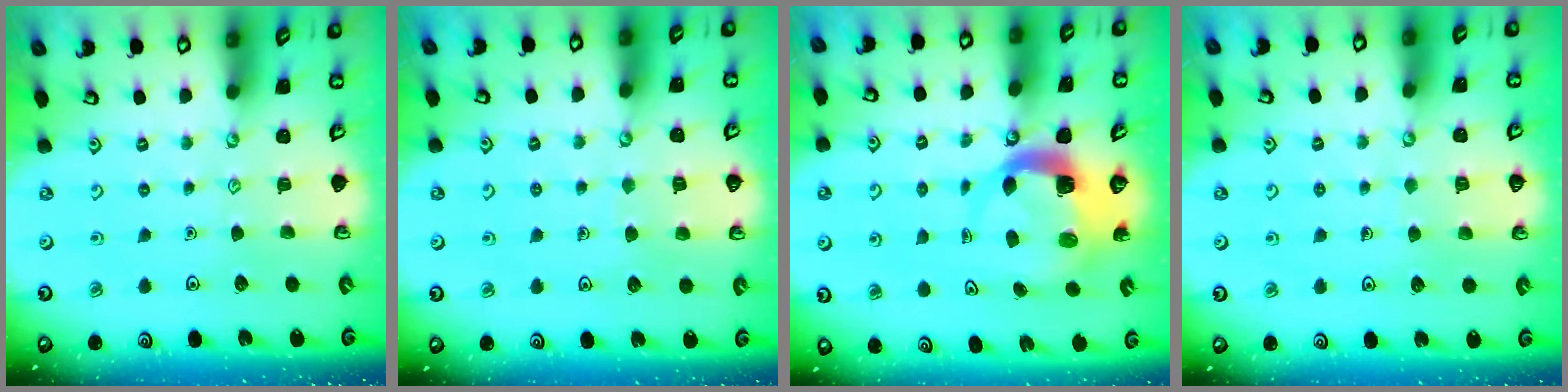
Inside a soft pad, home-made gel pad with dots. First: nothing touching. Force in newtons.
{"total": 4.3, "press": 4.3, "slide": 0.4}
{"total": 5.1, "press": 5.1, "slide": 0.7}
{"total": 3.0, "press": 3.0, "slide": 0.2}